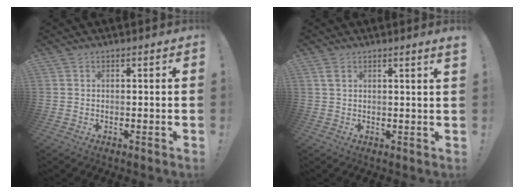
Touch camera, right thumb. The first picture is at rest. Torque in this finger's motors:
{"motor_torque": [-0.01, -0.04, 0.09, 0.09, 0.00]}